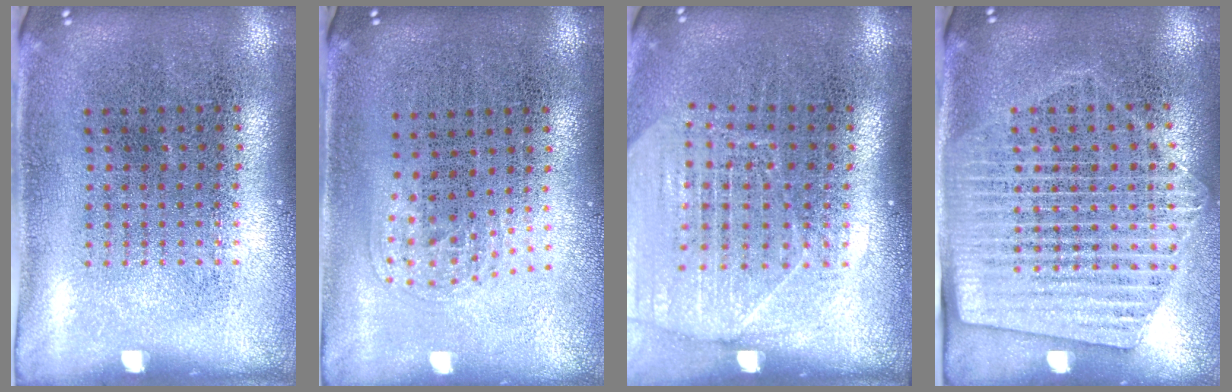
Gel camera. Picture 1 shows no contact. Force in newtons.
{"total": 1.0, "press": 0.7, "slide": 0.7}
{"total": 1.7, "press": 1.5, "slide": 0.8}
{"total": 1.7, "press": 1.5, "slide": 0.8}